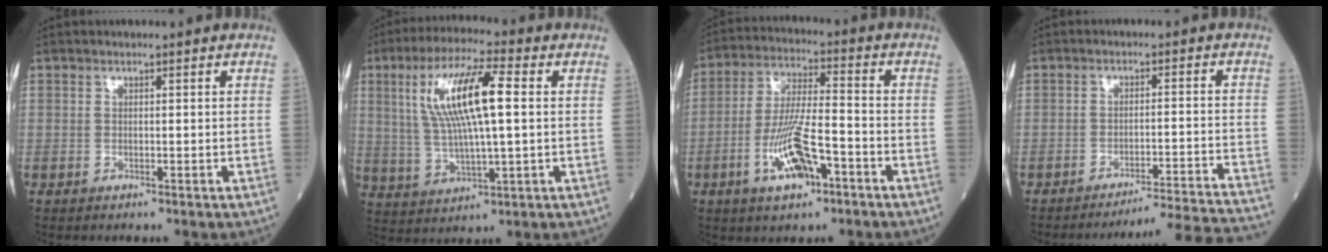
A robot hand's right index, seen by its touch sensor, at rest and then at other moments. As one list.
[{"total": 13.2, "force": [2.8, 2.2, 12.7], "torque": [-0.253, 0.017, 0.051]}, {"total": 10.5, "force": [-4.6, 2.8, 9.1], "torque": [-0.182, -0.001, -0.081]}, {"total": 16.3, "force": [-15.7, -3.4, 2.8], "torque": [-0.005, -0.025, -0.204]}]